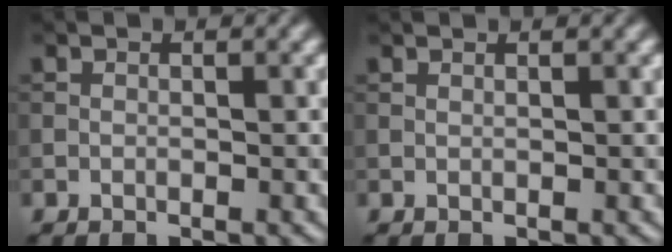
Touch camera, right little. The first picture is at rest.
{"total": 0.6, "force": [0.5, 0.2, 0.3], "torque": [-0.004, -0.001, 0.002]}